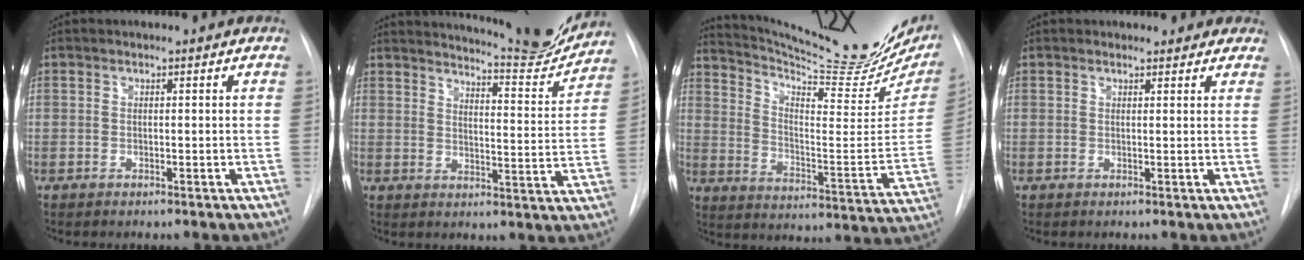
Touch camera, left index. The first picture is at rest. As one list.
[{"total": 13.5, "force": [13.2, 0.2, 2.8], "torque": [-0.041, -0.064, 0.159]}, {"total": 25.1, "force": [22.1, 2.9, 11.5], "torque": [-0.183, -0.080, 0.299]}, {"total": 4.0, "force": [3.6, 1.7, 0.5], "torque": [0.009, -0.003, 0.025]}]